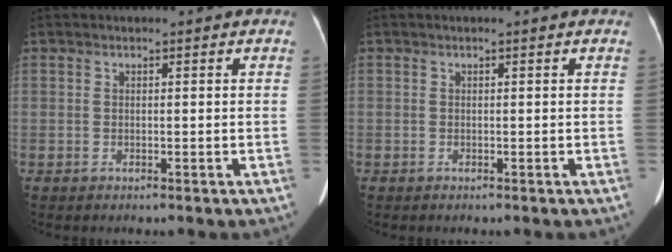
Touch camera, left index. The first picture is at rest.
{"total": 0.0}